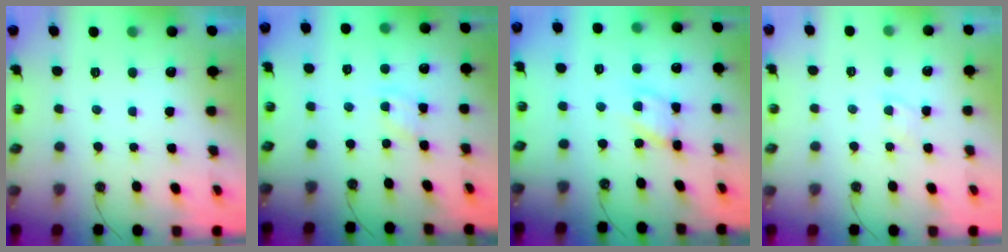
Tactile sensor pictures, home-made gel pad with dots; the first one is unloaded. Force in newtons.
{"total": 2.4, "press": 2.4, "slide": 0.3}
{"total": 7.5, "press": 7.4, "slide": 0.5}
{"total": 2.8, "press": 2.8, "slide": 0.4}